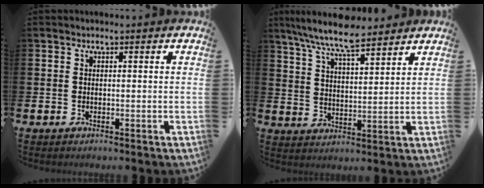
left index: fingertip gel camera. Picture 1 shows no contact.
{"total": 8.3, "force": [7.5, 1.3, 3.2], "torque": [-0.076, -0.034, 0.134]}